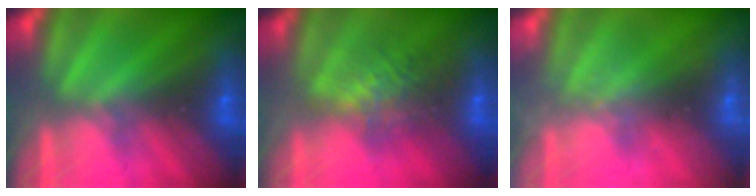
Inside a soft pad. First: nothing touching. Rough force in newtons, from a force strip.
{"total": 4.7}
{"total": 2.3}